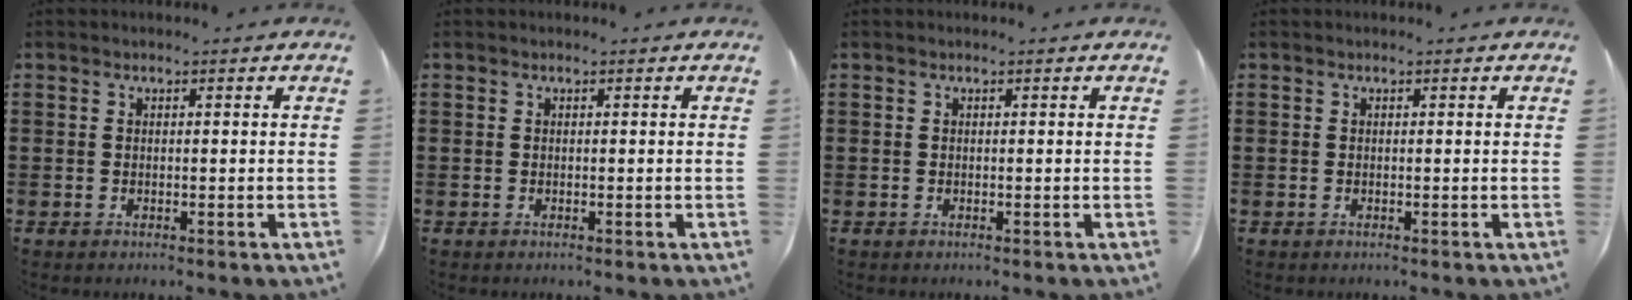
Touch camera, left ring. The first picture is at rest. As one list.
[{"total": 0.0}, {"total": 0.0}, {"total": 0.0}]